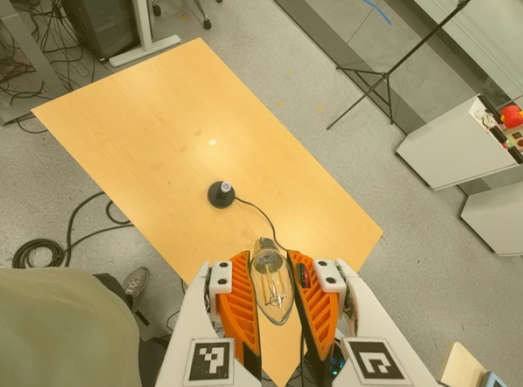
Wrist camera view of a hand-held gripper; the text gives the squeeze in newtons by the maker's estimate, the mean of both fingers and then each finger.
{"total": 18.8, "left": 20.7, "right": 16.9}